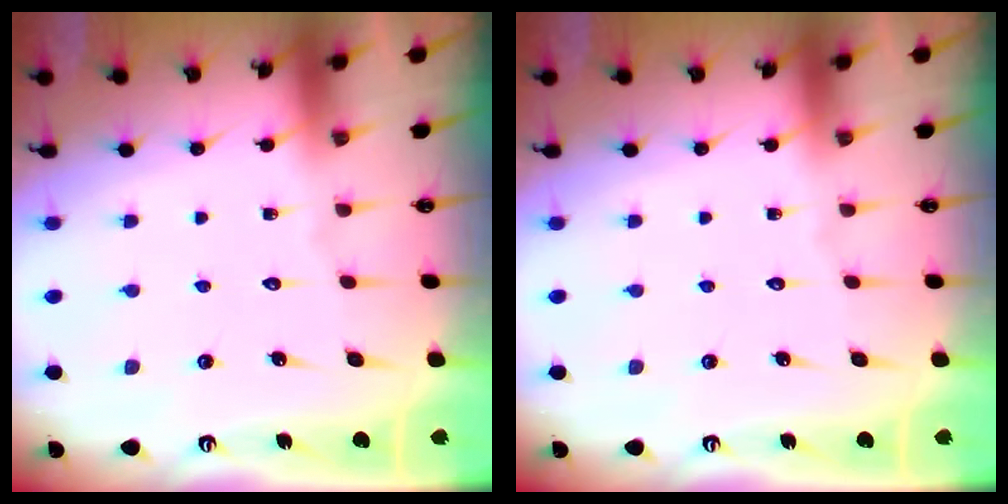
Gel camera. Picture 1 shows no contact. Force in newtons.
{"total": 0.0}